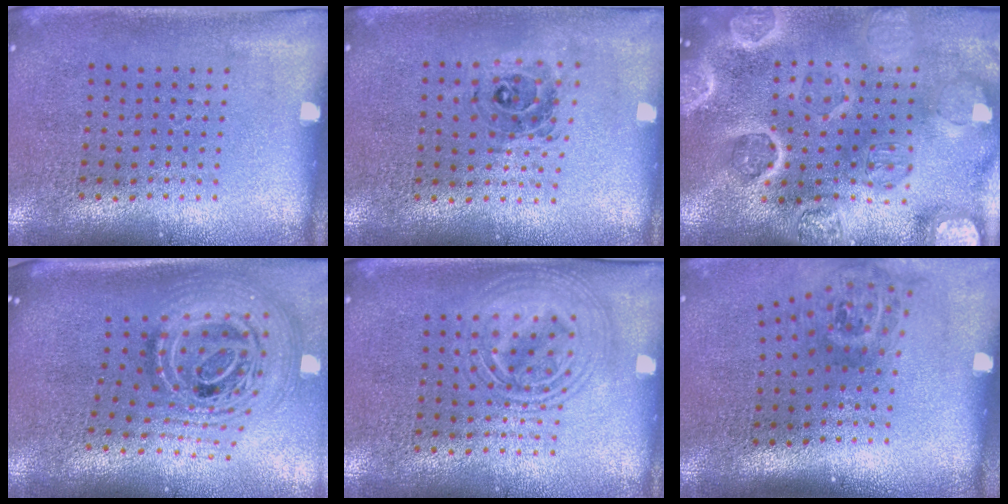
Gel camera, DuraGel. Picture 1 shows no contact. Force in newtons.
{"total": 0.7, "press": 0.7, "slide": 0.0}
{"total": 5.3, "press": 4.6, "slide": 2.6}
{"total": 2.7, "press": 1.9, "slide": 1.9}
{"total": 2.8, "press": 2.8, "slide": 0.4}
{"total": 1.9, "press": 1.3, "slide": 1.4}